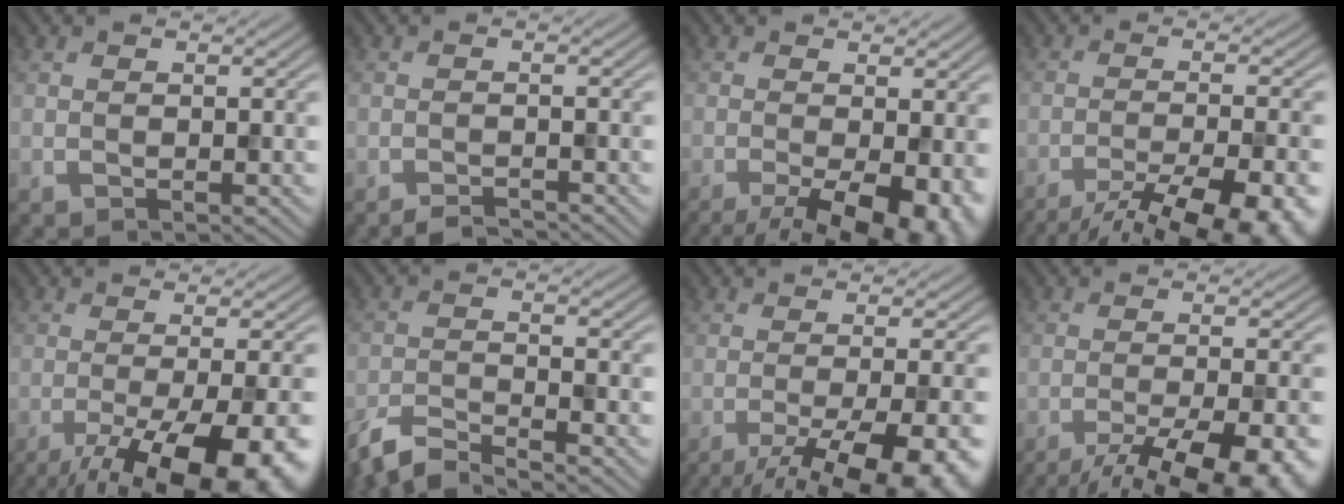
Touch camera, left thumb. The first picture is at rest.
{"total": 1.9, "force": [-1.8, 0.2, 0.6], "torque": [-0.008, 0.001, -0.032]}
{"total": 10.6, "force": [-5.0, 3.5, 8.6], "torque": [-0.139, -0.017, -0.072]}
{"total": 14.5, "force": [-10.9, 3.6, 8.9], "torque": [-0.127, -0.020, -0.140]}
{"total": 15.8, "force": [-8.9, 4.4, 12.3], "torque": [-0.171, -0.029, -0.120]}
{"total": 5.6, "force": [-4.9, 0.9, 2.6], "torque": [-0.051, -0.007, -0.104]}
{"total": 14.0, "force": [-8.3, 3.9, 10.6], "torque": [-0.150, -0.020, -0.101]}
{"total": 13.8, "force": [-9.9, 3.8, 8.9], "torque": [-0.127, -0.021, -0.121]}